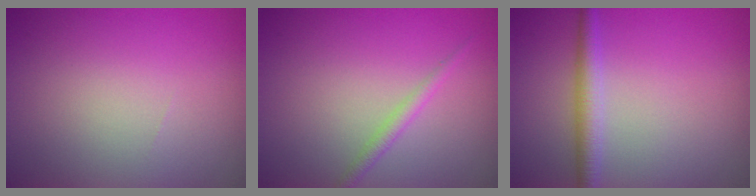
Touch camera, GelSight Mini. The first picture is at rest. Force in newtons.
{"total": 1.3, "press": 1.3, "slide": 0.1}
{"total": 2.4, "press": 2.4, "slide": 0.0}